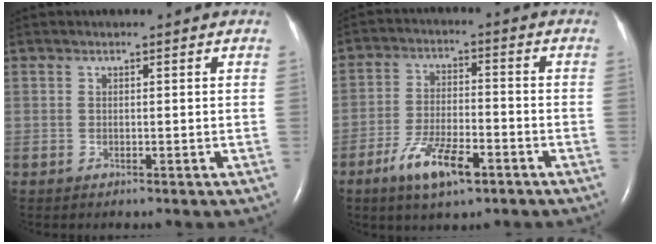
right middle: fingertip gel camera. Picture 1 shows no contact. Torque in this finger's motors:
{"motor_torque": [1.01, -0.83, 0.18, 0.07]}